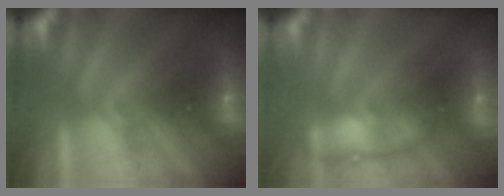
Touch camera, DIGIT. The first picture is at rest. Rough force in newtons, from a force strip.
{"total": 1.9}